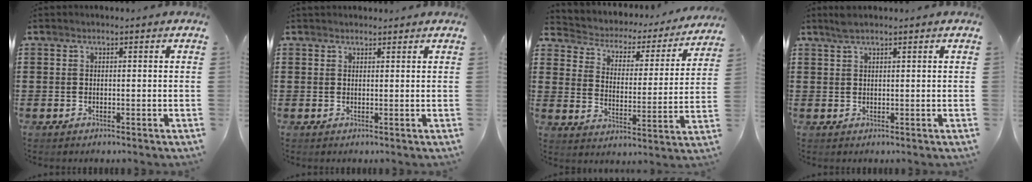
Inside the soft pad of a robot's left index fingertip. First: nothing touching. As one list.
[{"total": 1.0, "force": [0.9, 0.4, -0.1], "torque": [-0.001, 0.002, 0.018]}, {"total": 2.4, "force": [2.0, 1.3, 0.2], "torque": [-0.025, -0.023, 0.022]}, {"total": 1.9, "force": [1.5, 0.2, 1.1], "torque": [-0.025, 0.002, 0.027]}]